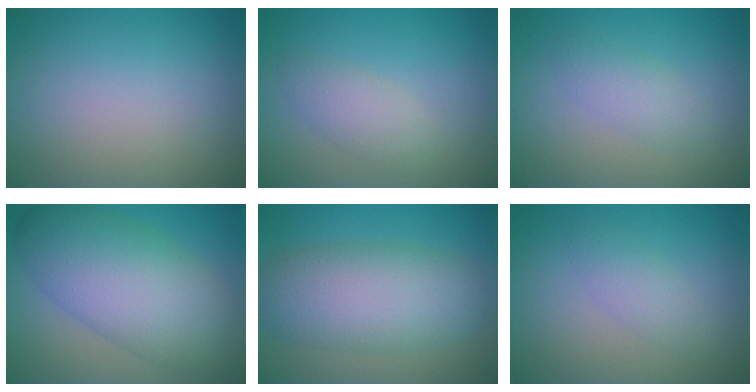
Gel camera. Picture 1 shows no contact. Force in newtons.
{"total": 2.3, "press": 2.3, "slide": 0.1}
{"total": 3.2, "press": 3.2, "slide": 0.2}
{"total": 9.6, "press": 9.6, "slide": 0.2}
{"total": 7.5, "press": 7.4, "slide": 0.4}
{"total": 1.8, "press": 1.8, "slide": 0.2}